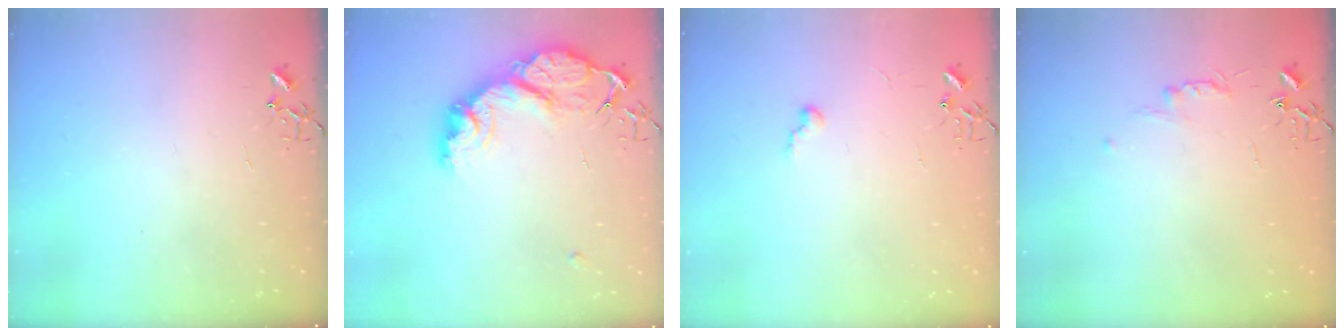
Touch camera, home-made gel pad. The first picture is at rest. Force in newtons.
{"total": 15.8, "press": 15.8, "slide": 1.3}
{"total": 5.7, "press": 5.7, "slide": 0.5}
{"total": 4.8, "press": 4.7, "slide": 0.6}